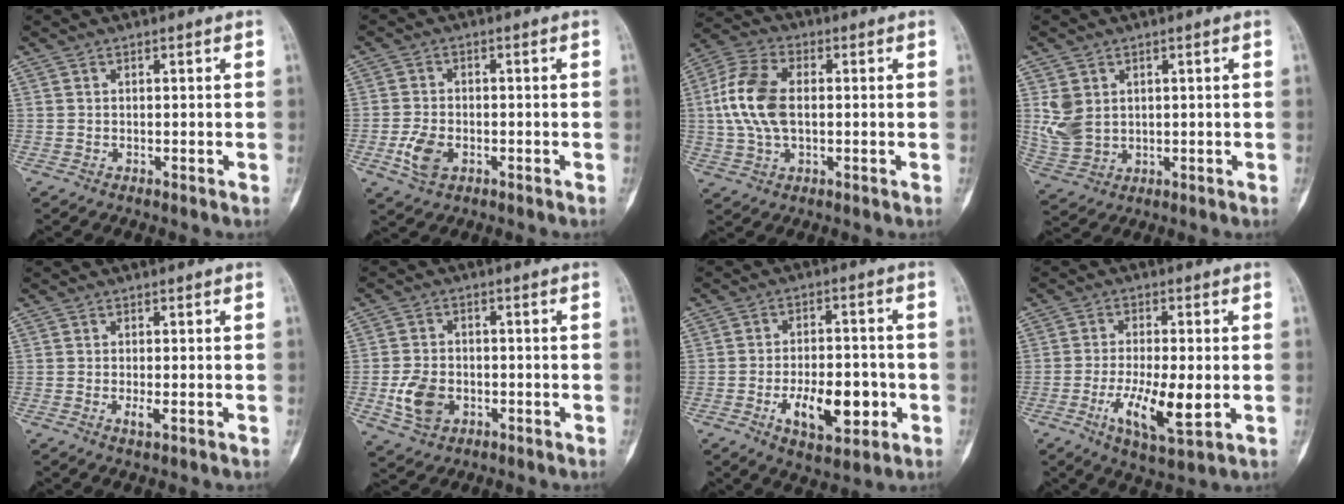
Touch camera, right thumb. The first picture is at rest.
{"total": 5.3, "force": [-1.9, 3.3, 3.8], "torque": [-0.079, 0.004, -0.034]}
{"total": 12.4, "force": [0.5, 7.4, 9.9], "torque": [-0.209, 0.017, 0.007]}
{"total": 6.8, "force": [1.7, 5.4, 3.7], "torque": [-0.068, -0.007, 0.052]}
{"total": 1.6, "force": [-0.4, 0.4, 1.5], "torque": [-0.026, -0.005, -0.009]}
{"total": 7.3, "force": [-1.9, 5.3, 4.7], "torque": [-0.080, 0.005, -0.031]}
{"total": 12.3, "force": [-3.7, 6.1, 10.0], "torque": [-0.139, 0.018, -0.053]}
{"total": 10.8, "force": [-2.4, 3.3, 10.0], "torque": [-0.176, -0.013, -0.037]}